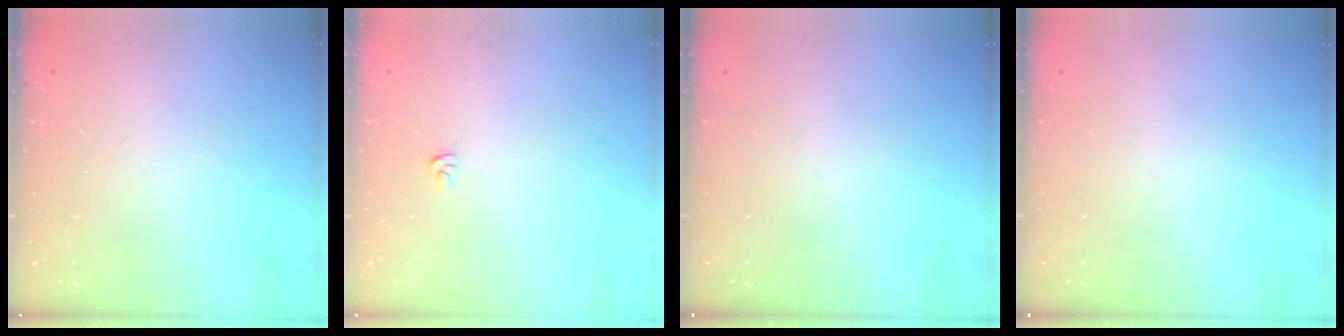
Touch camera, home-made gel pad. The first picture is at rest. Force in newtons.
{"total": 3.7, "press": 3.7, "slide": 0.3}
{"total": 0.0}
{"total": 0.0}